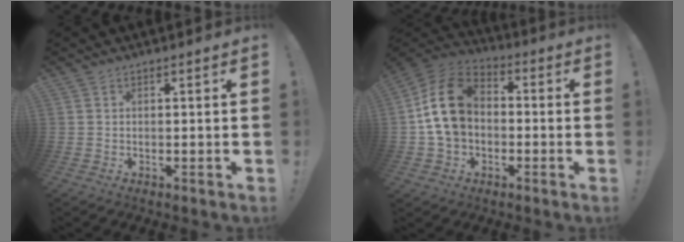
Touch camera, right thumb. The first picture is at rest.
{"total": 16.5, "force": [2.0, 12.4, 10.7], "torque": [-0.176, 0.017, 0.041]}